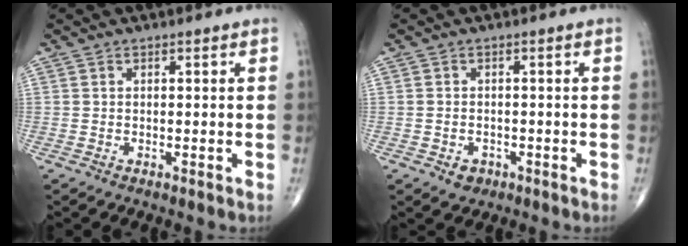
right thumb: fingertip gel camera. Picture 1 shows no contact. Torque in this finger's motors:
{"motor_torque": [-0.17, 0.18, -0.08, -0.15, 0.05]}